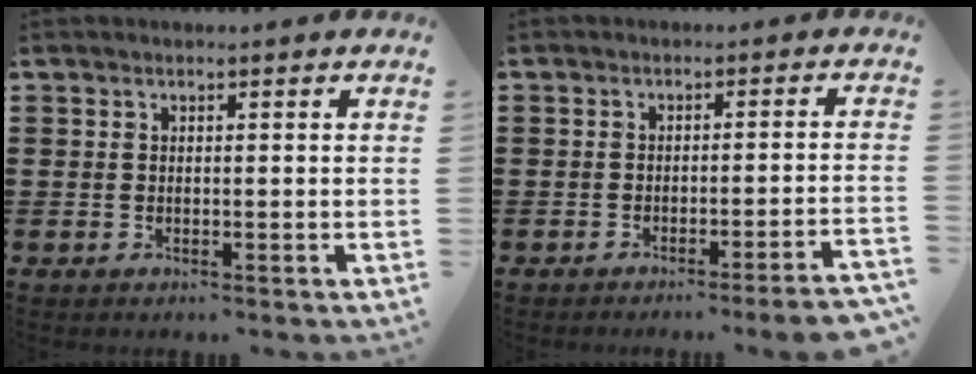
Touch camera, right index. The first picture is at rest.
{"total": 2.9, "force": [-2.4, -0.5, 1.5], "torque": [-0.023, -0.007, -0.047]}